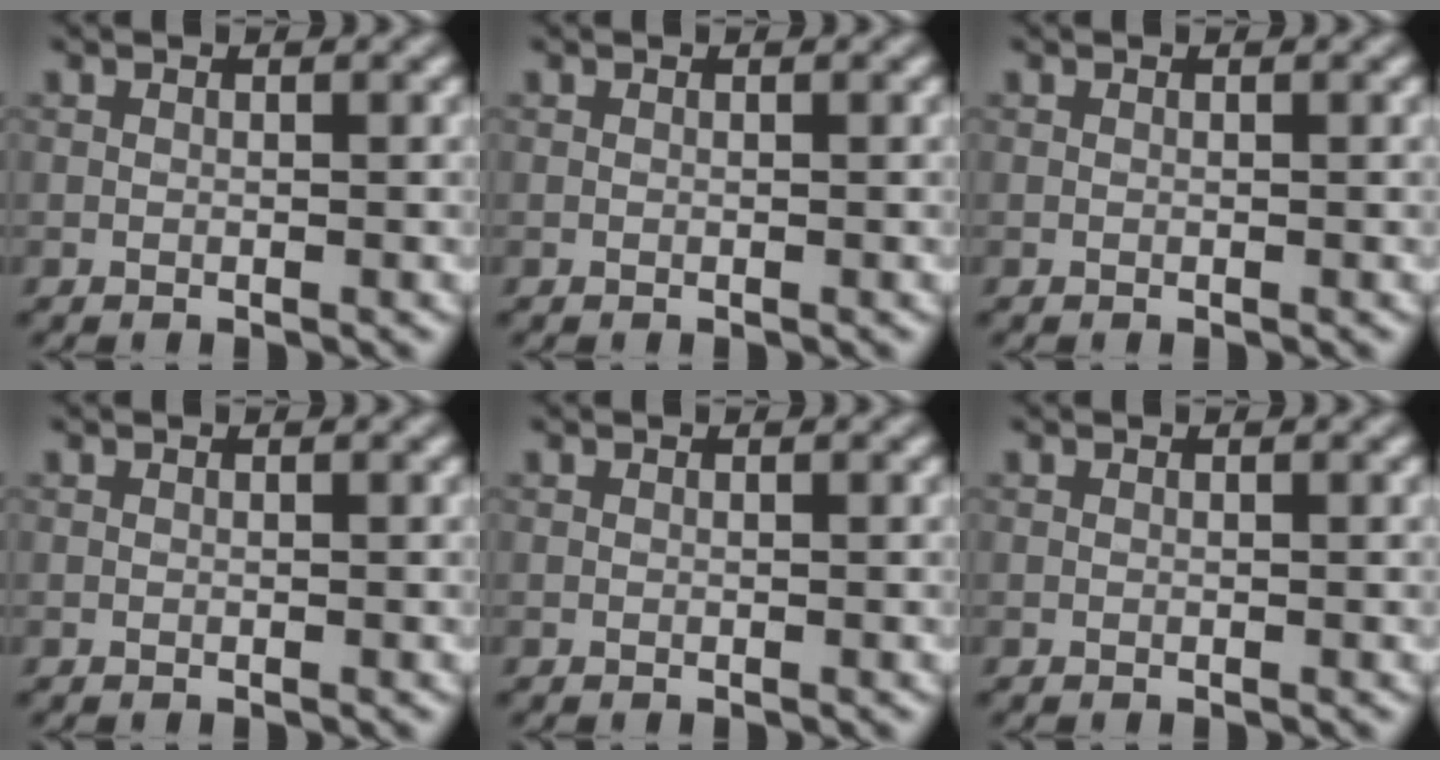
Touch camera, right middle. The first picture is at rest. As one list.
[{"total": 0.0}, {"total": 0.0}, {"total": 0.0}, {"total": 0.0}, {"total": 0.0}]